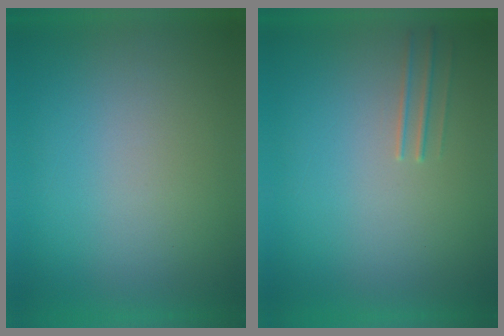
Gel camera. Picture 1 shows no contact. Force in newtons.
{"total": 1.4}